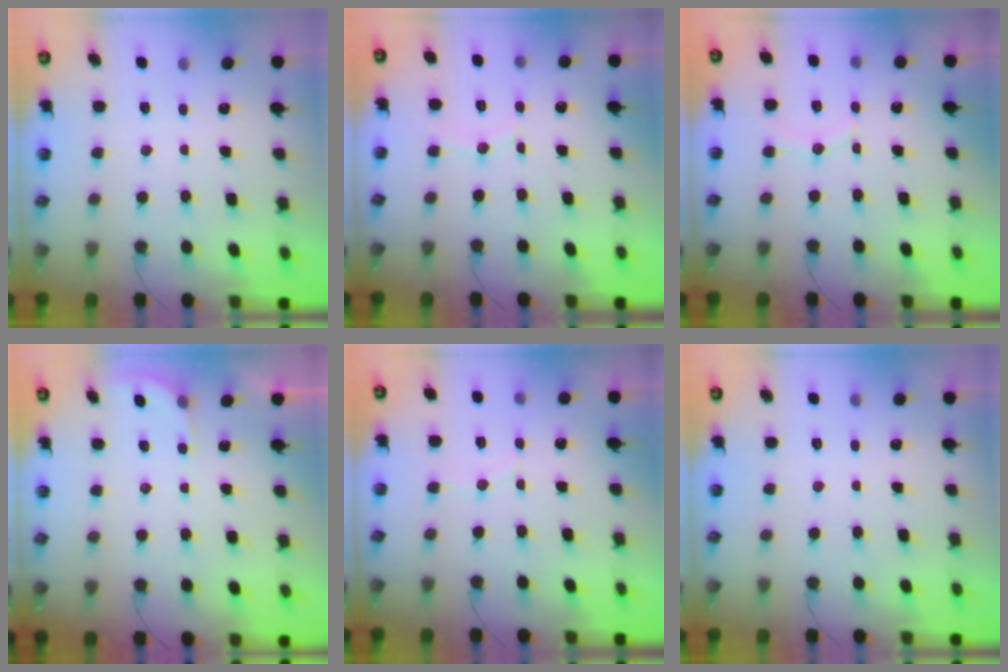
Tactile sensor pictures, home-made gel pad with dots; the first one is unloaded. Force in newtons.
{"total": 6.3, "press": 6.2, "slide": 1.3}
{"total": 5.8, "press": 5.3, "slide": 2.2}
{"total": 2.6, "press": 2.6, "slide": 0.1}
{"total": 2.9, "press": 2.9, "slide": 0.3}
{"total": 0.0}